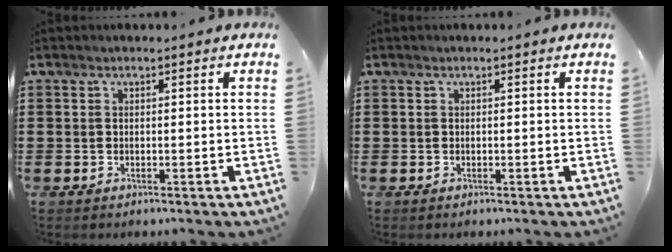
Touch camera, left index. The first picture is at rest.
{"total": 0.0}